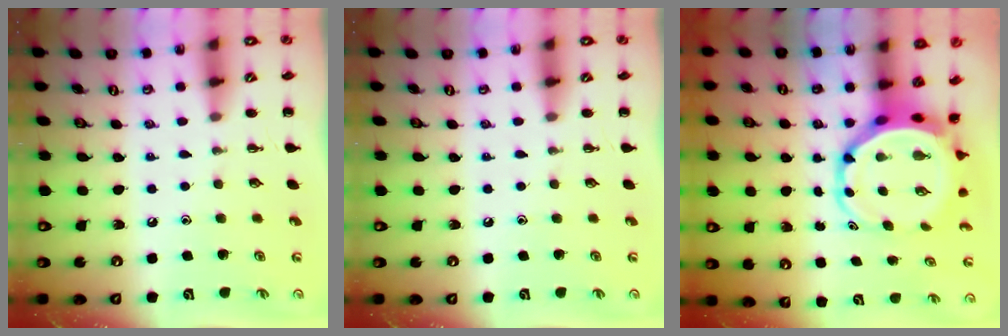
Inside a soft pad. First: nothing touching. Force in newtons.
{"total": 0.0}
{"total": 7.2, "press": 6.9, "slide": 2.2}